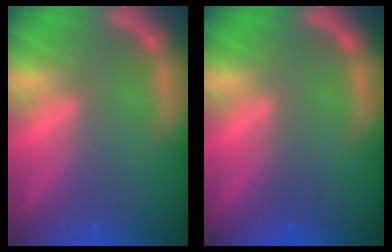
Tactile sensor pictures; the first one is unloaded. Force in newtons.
{"total": 0.9}